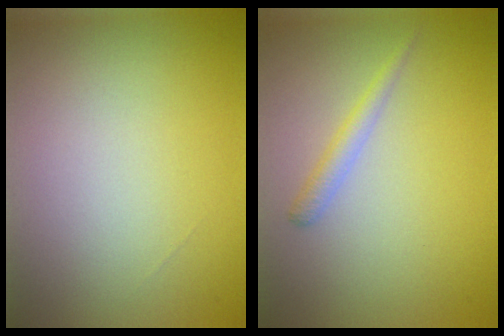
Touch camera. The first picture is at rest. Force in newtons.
{"total": 1.4, "press": 1.4, "slide": 0.2}